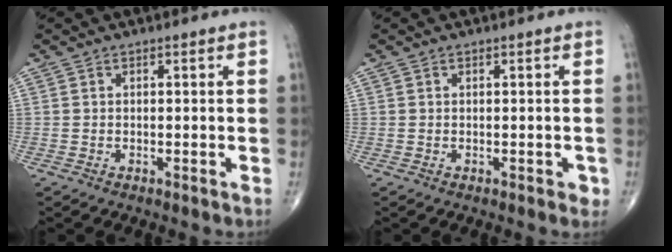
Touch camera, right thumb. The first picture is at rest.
{"total": 1.1, "force": [-0.2, 0.8, 0.7], "torque": [-0.004, 0.000, -0.002]}